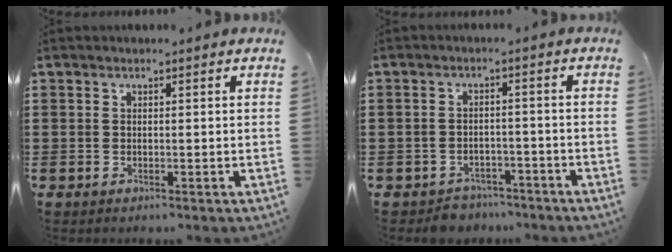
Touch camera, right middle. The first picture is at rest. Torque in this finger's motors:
{"motor_torque": [-0.05, 0.13, -0.28, -0.10]}